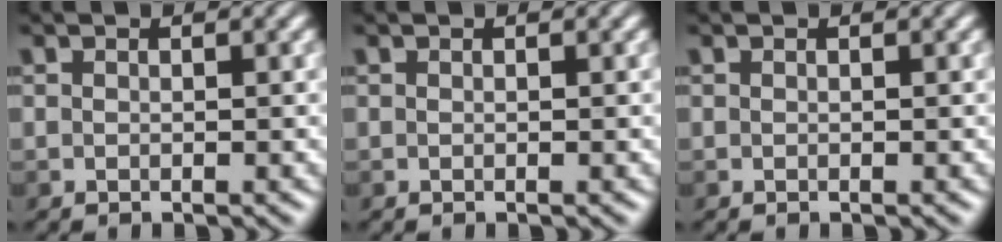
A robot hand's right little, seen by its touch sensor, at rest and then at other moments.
{"total": 0.0}
{"total": 0.0}